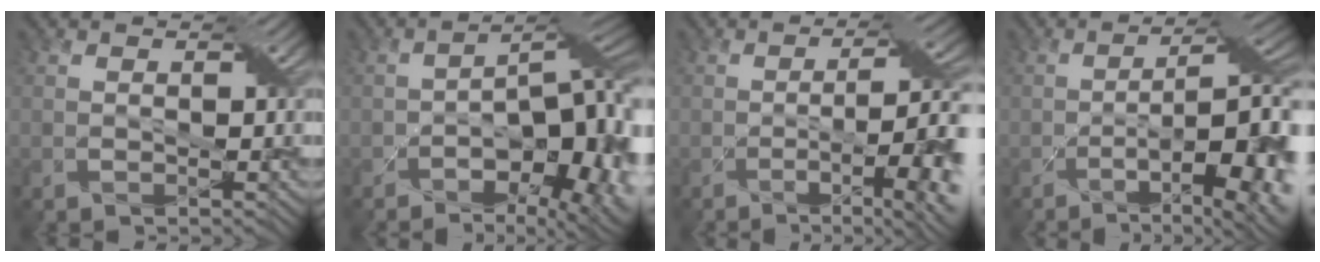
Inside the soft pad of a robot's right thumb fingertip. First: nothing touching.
{"total": 19.2, "force": [-8.2, 9.7, 14.4], "torque": [-0.145, -0.013, -0.082]}
{"total": 9.8, "force": [-2.6, 2.4, 9.1], "torque": [-0.134, -0.006, -0.039]}
{"total": 15.3, "force": [-5.1, 5.0, 13.5], "torque": [-0.183, -0.012, -0.064]}